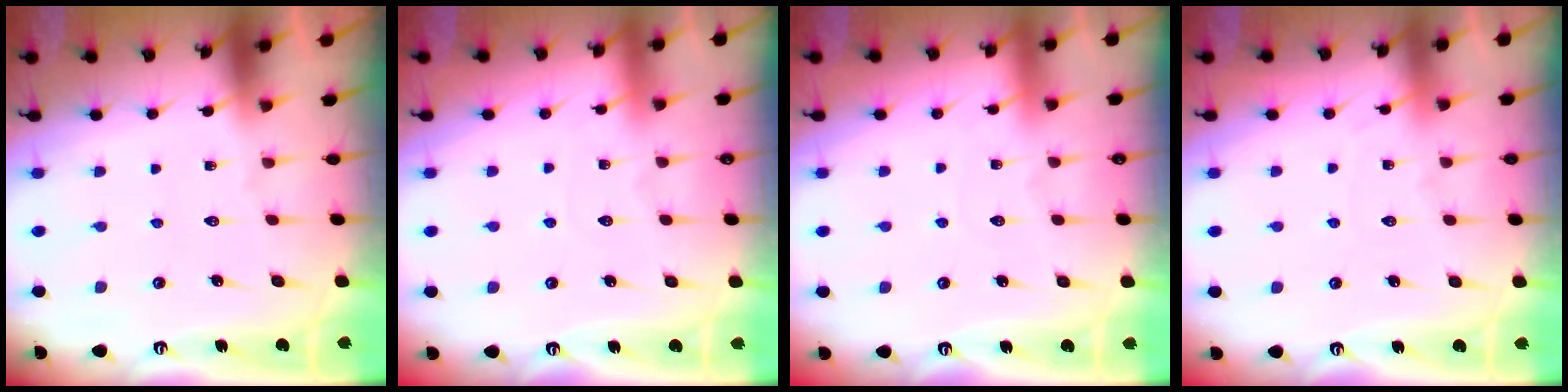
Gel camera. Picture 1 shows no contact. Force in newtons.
{"total": 2.5, "press": 2.4, "slide": 0.3}
{"total": 2.5, "press": 2.4, "slide": 0.3}
{"total": 4.1, "press": 4.0, "slide": 0.5}